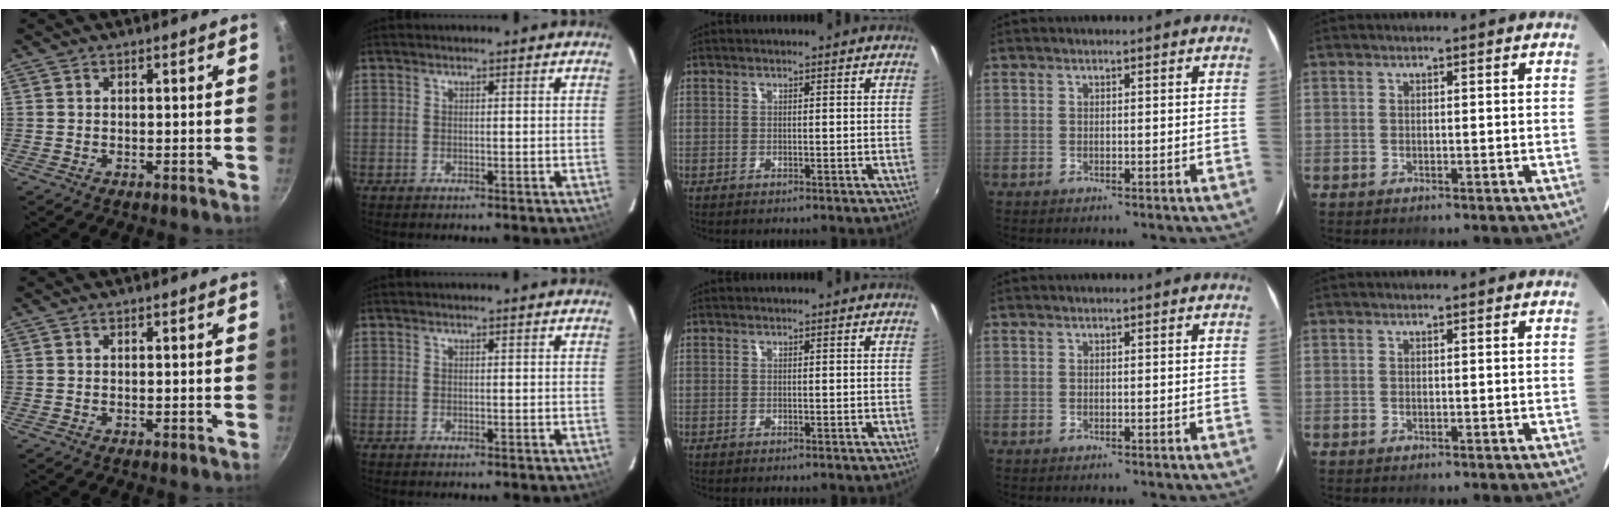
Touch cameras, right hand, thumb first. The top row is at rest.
{}